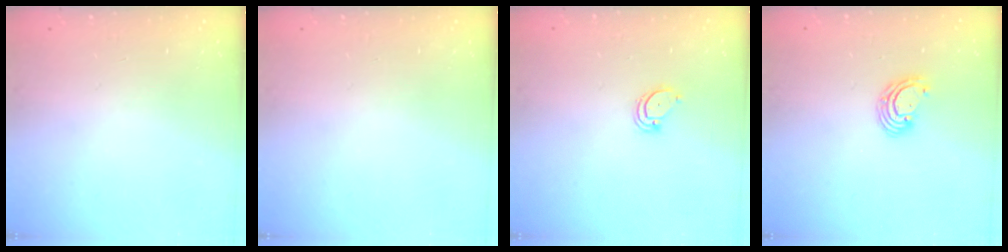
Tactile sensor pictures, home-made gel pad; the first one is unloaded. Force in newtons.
{"total": 0.0}
{"total": 2.9, "press": 2.9, "slide": 0.2}
{"total": 4.5, "press": 4.5, "slide": 0.3}